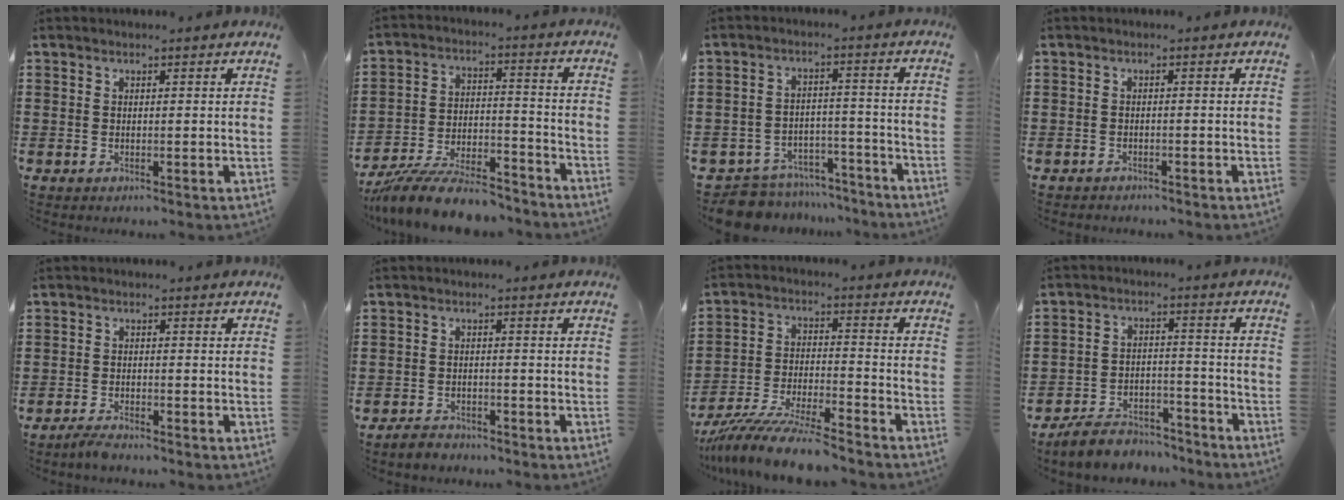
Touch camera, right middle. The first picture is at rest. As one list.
[{"total": 10.7, "force": [-9.6, 1.8, 4.4], "torque": [-0.075, 0.028, -0.182]}, {"total": 7.3, "force": [-7.1, 1.7, 0.7], "torque": [-0.019, 0.022, -0.142]}, {"total": 1.1, "force": [-1.0, 0.3, -0.1], "torque": [0.000, 0.004, -0.024]}, {"total": 2.0, "force": [-1.8, 0.1, 0.8], "torque": [-0.023, -0.002, -0.037]}, {"total": 2.4, "force": [-2.2, 0.7, 0.0], "torque": [-0.008, 0.004, -0.049]}, {"total": 10.0, "force": [-9.2, 0.5, 3.8], "torque": [-0.076, 0.011, -0.182]}, {"total": 6.1, "force": [-5.8, 1.5, 0.9], "torque": [-0.018, 0.017, -0.116]}]